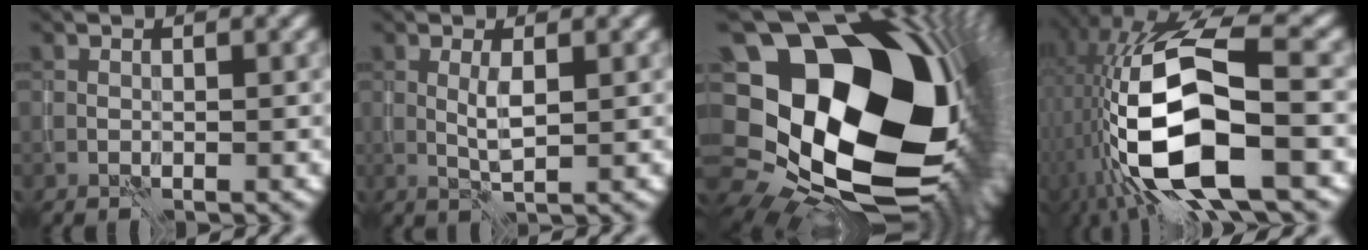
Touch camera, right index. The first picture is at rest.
{"total": 1.8, "force": [0.2, 0.3, 1.8], "torque": [-0.040, -0.001, 0.005]}
{"total": 23.5, "force": [1.1, 16.7, 16.6], "torque": [-0.299, -0.041, 0.017]}
{"total": 16.0, "force": [-4.4, 6.2, 14.1], "torque": [-0.277, -0.015, -0.077]}